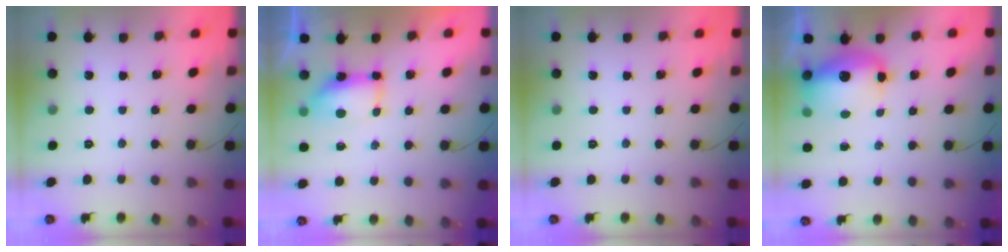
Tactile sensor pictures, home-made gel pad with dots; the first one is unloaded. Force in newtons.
{"total": 7.4, "press": 7.3, "slide": 0.5}
{"total": 0.0}
{"total": 12.3, "press": 12.0, "slide": 2.7}